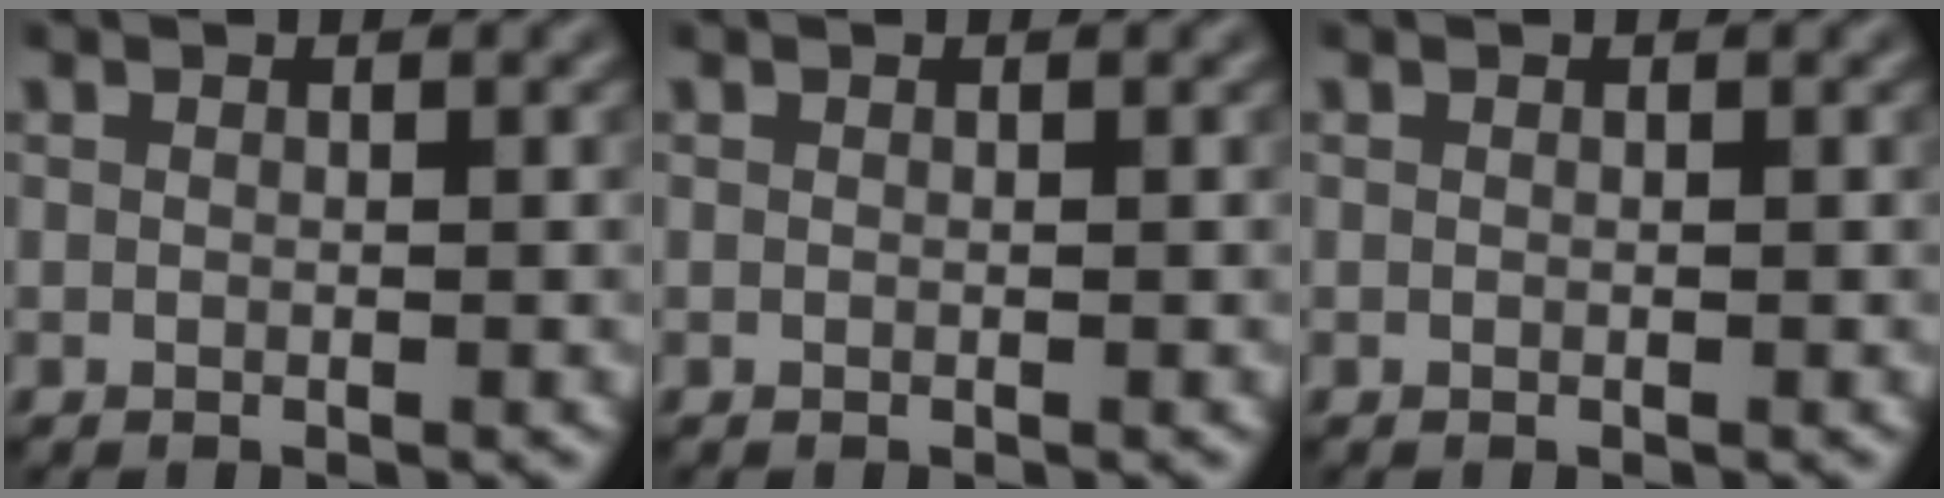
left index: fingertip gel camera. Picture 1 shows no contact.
{"total": 0.0}
{"total": 0.0}